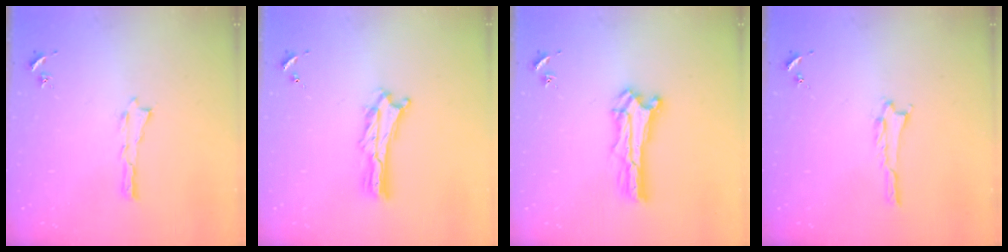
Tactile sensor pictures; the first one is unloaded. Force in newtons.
{"total": 2.7, "press": 2.7, "slide": 0.3}
{"total": 1.5, "press": 1.5, "slide": 0.2}
{"total": 1.0, "press": 1.0, "slide": 0.2}